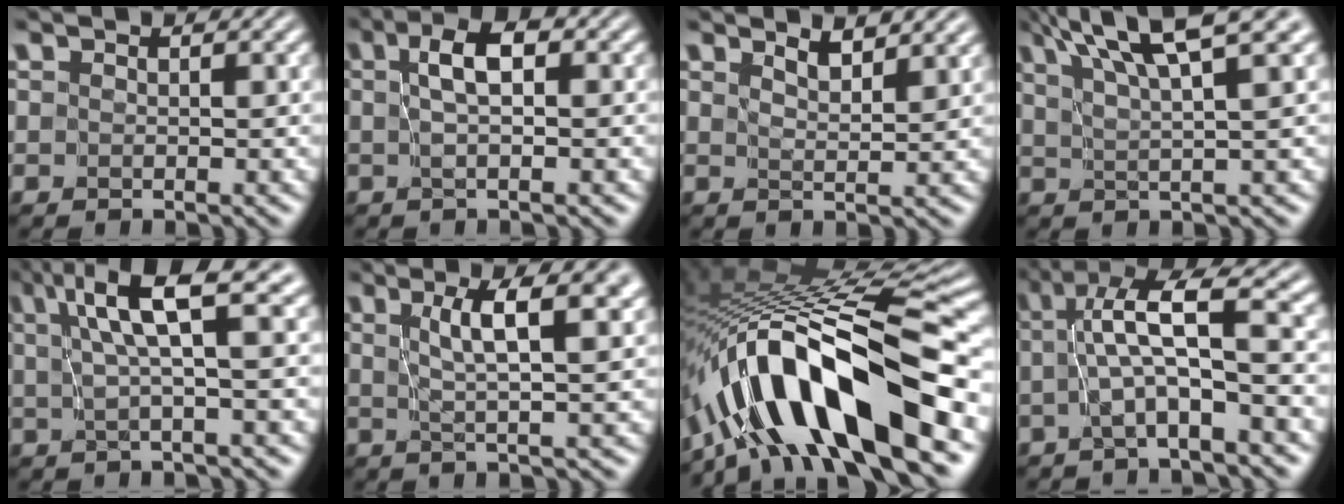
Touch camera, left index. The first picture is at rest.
{"total": 2.9, "force": [0.5, 0.4, 2.9], "torque": [-0.049, 0.010, 0.005]}
{"total": 2.4, "force": [2.1, 0.1, 1.2], "torque": [-0.013, -0.002, 0.035]}
{"total": 7.6, "force": [4.9, 0.9, 5.7], "torque": [-0.081, 0.020, 0.083]}
{"total": 5.6, "force": [2.1, 0.5, 5.2], "torque": [-0.085, 0.012, 0.037]}
{"total": 5.7, "force": [1.8, 1.0, 5.4], "torque": [-0.068, 0.003, 0.029]}
{"total": 14.3, "force": [-6.9, 4.5, 11.7], "torque": [-0.188, 0.022, -0.113]}
{"total": 5.9, "force": [0.0, 0.7, 5.9], "torque": [-0.110, 0.018, -0.006]}